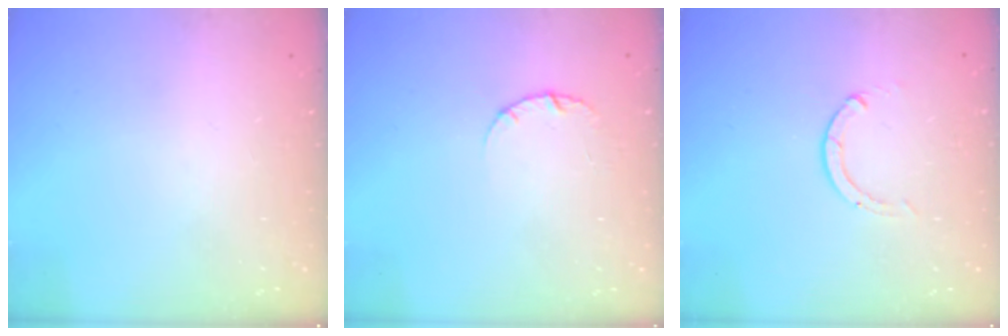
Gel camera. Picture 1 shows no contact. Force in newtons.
{"total": 2.6, "press": 2.6, "slide": 0.3}
{"total": 0.0}